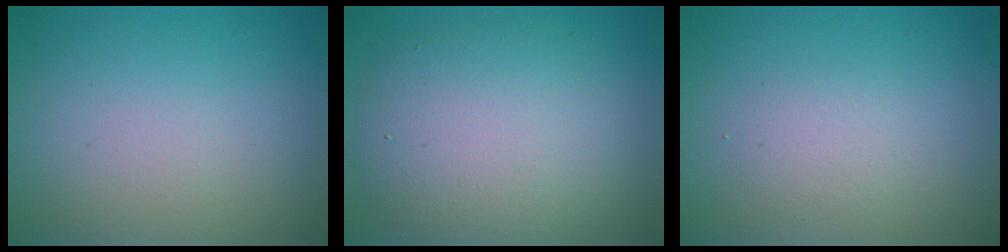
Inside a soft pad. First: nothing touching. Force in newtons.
{"total": 8.1, "press": 8.1, "slide": 0.3}
{"total": 1.5, "press": 1.5, "slide": 0.1}